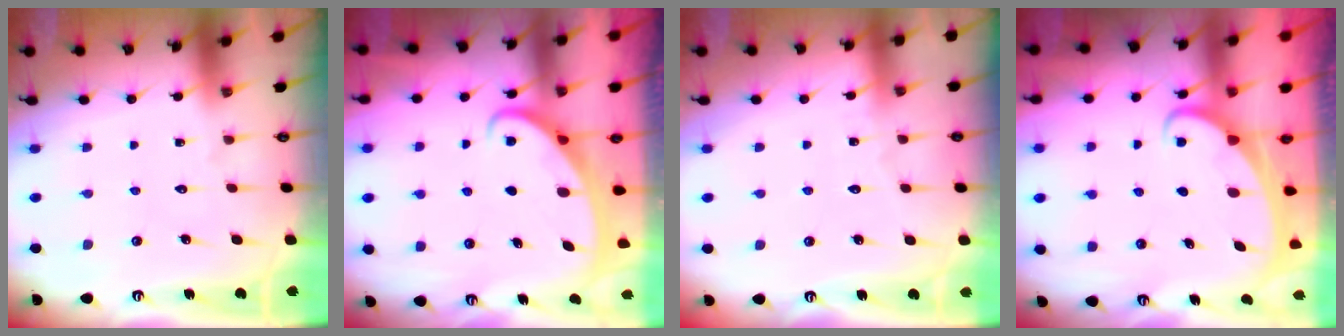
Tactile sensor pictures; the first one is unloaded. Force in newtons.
{"total": 2.4, "press": 2.3, "slide": 0.4}
{"total": 3.3, "press": 3.3, "slide": 0.3}
{"total": 1.9, "press": 1.9, "slide": 0.1}